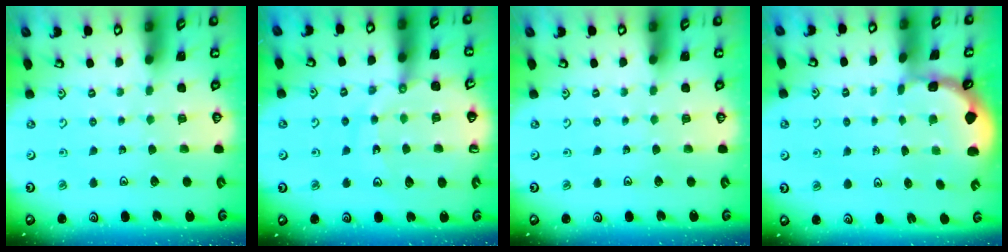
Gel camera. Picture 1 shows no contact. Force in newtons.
{"total": 12.9, "press": 12.8, "slide": 1.6}
{"total": 0.0}
{"total": 1.1, "press": 1.1, "slide": 0.1}